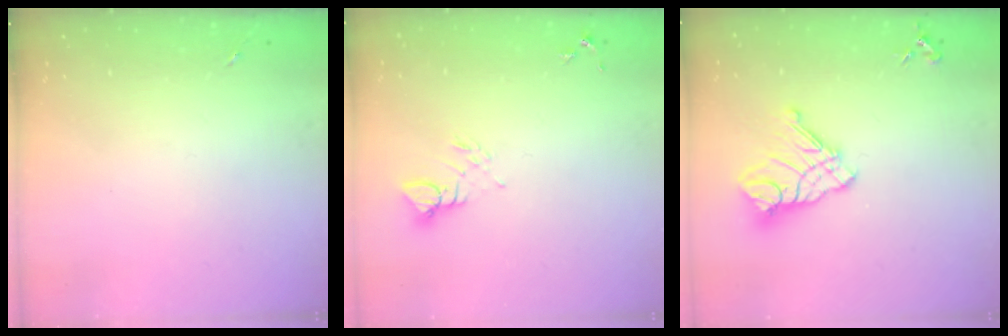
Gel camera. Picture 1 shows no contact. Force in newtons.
{"total": 3.8, "press": 3.8, "slide": 0.3}
{"total": 14.1, "press": 14.1, "slide": 1.5}